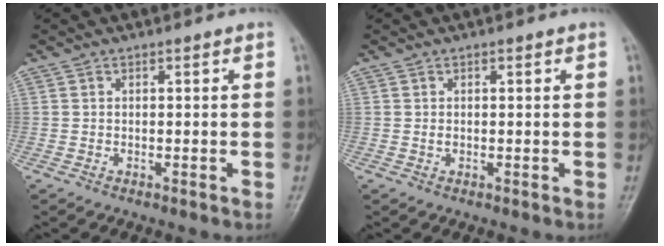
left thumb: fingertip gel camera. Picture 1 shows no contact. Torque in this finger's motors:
{"motor_torque": [-0.01, 0.29, 0.53, 0.15, 0.00]}